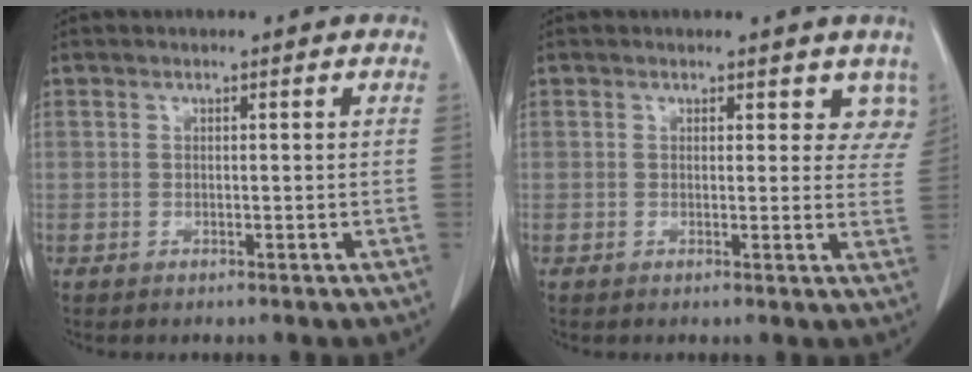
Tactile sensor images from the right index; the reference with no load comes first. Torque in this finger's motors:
{"motor_torque": [0.09, 0.02, -0.02, -0.01]}